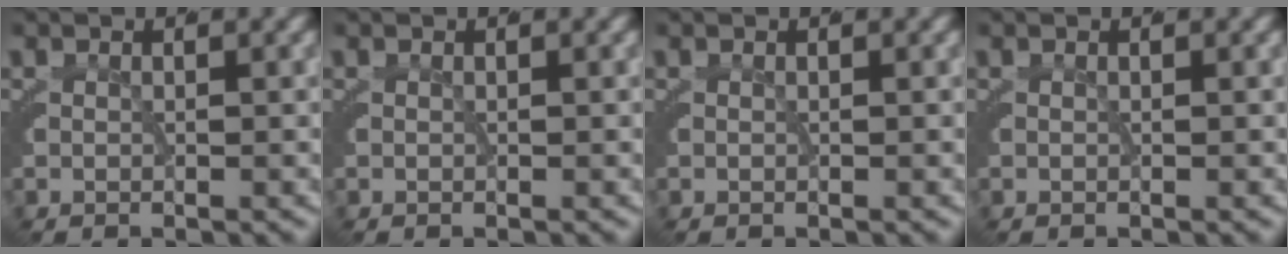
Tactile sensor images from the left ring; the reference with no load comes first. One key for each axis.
{"total": 0.0}
{"total": 0.0}
{"total": 0.0}